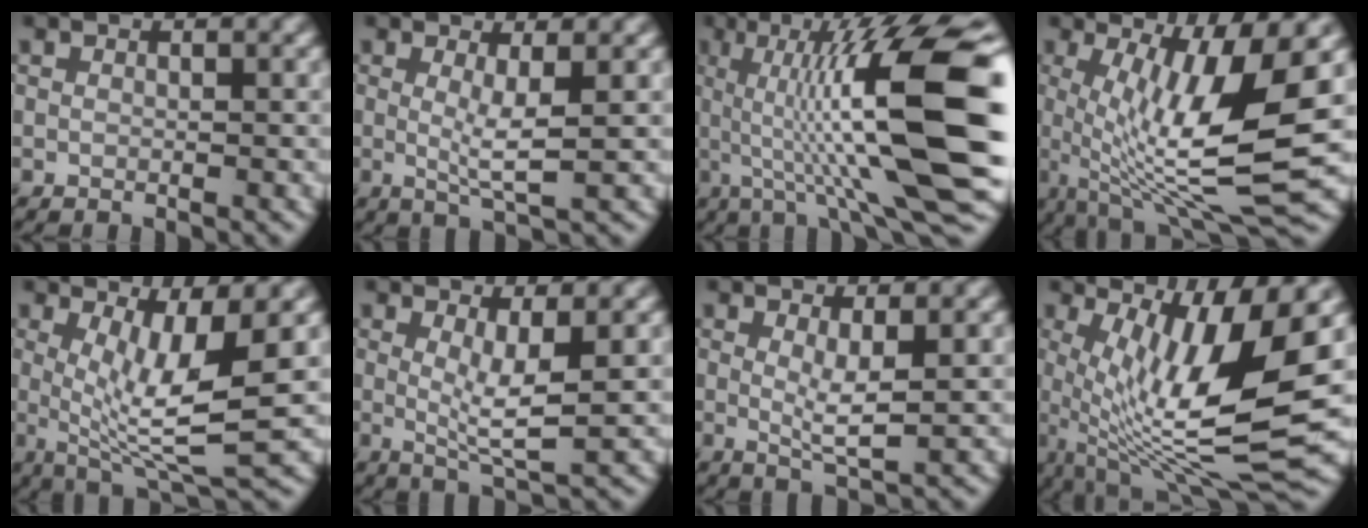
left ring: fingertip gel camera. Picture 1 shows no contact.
{"total": 2.8, "force": [0.1, 0.3, 2.8], "torque": [-0.058, -0.015, 0.006]}
{"total": 15.0, "force": [0.1, 2.8, 14.7], "torque": [-0.221, 0.018, 0.000]}
{"total": 11.2, "force": [-0.2, 2.7, 10.9], "torque": [-0.191, -0.014, 0.001]}
{"total": 7.3, "force": [0.3, 1.9, 7.1], "torque": [-0.127, -0.016, 0.013]}
{"total": 3.4, "force": [0.3, 0.6, 3.4], "torque": [-0.064, -0.016, 0.011]}
{"total": 2.5, "force": [0.3, 0.4, 2.5], "torque": [-0.051, -0.014, 0.010]}
{"total": 12.9, "force": [0.8, 3.4, 12.4], "torque": [-0.222, -0.019, 0.026]}